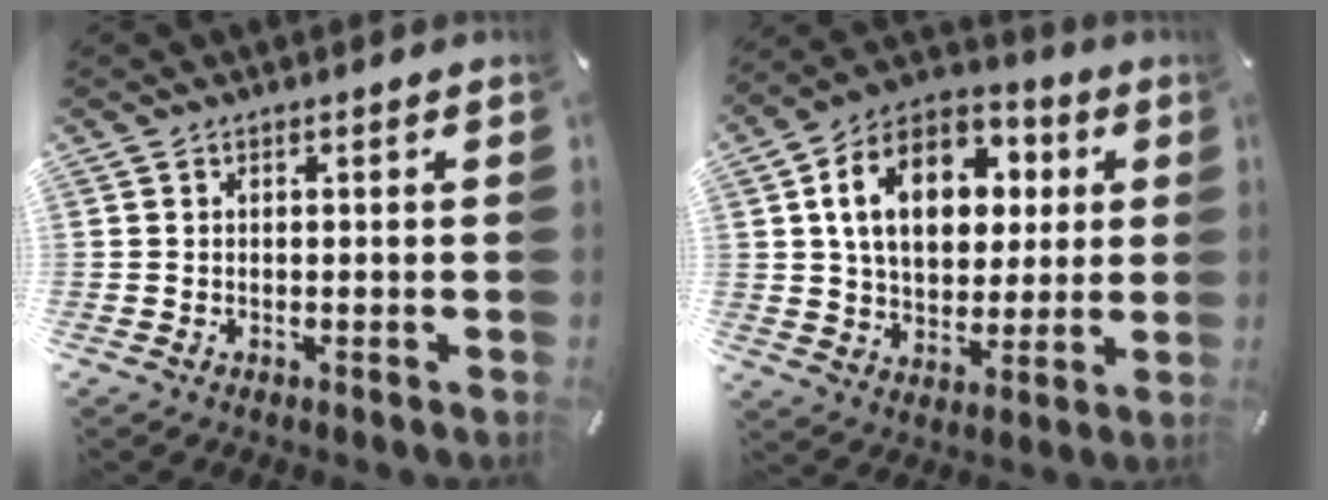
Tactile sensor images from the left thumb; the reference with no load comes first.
{"total": 16.3, "force": [4.9, 11.8, 10.1], "torque": [-0.181, -0.006, 0.090]}